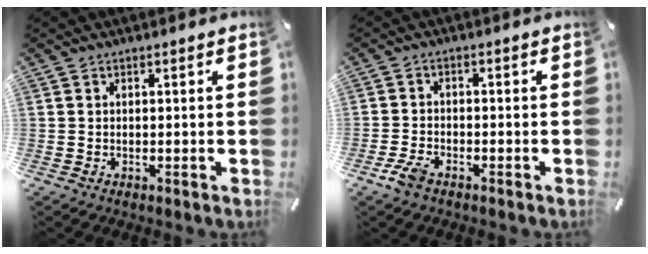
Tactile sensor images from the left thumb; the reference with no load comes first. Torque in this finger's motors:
{"motor_torque": [-0.02, 0.02, -0.01, 0.05, 0.00]}